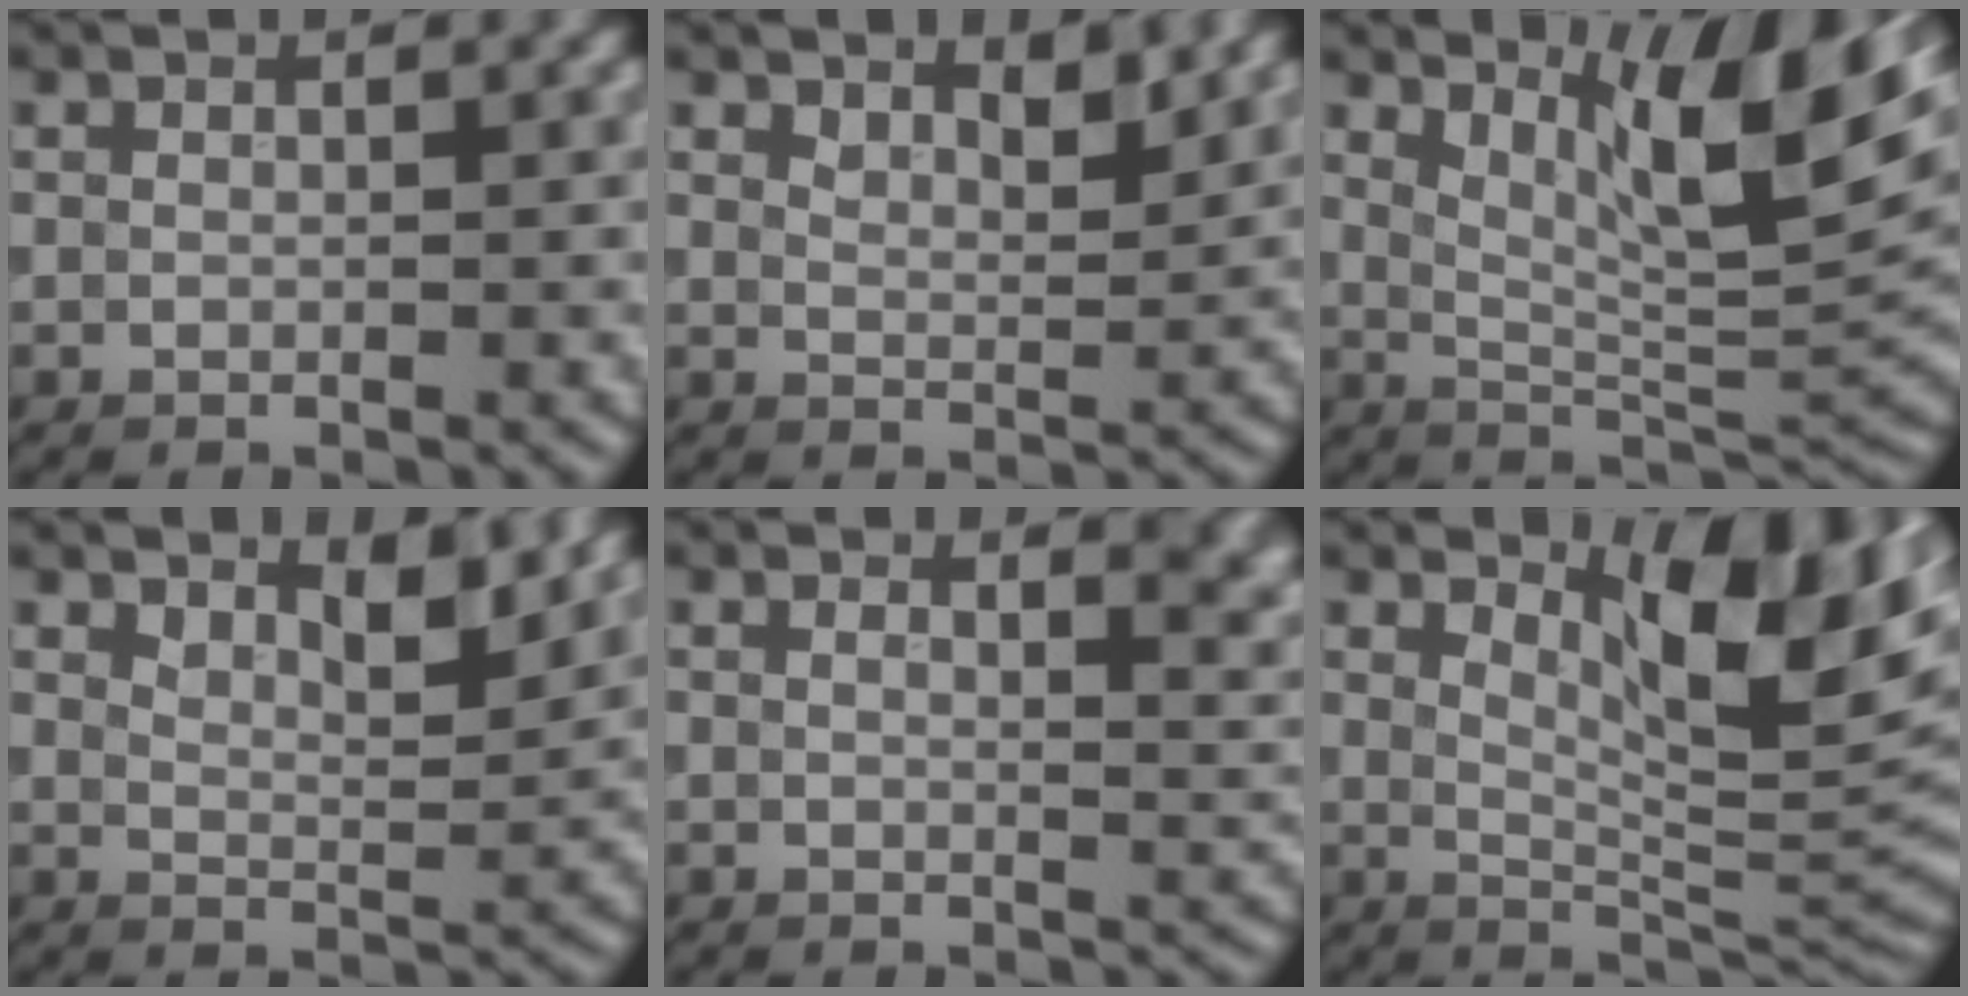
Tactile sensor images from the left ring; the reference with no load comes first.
{"total": 2.4, "force": [2.2, 0.4, 0.9], "torque": [-0.015, -0.004, 0.033]}
{"total": 9.7, "force": [4.8, 2.4, 8.1], "torque": [-0.124, -0.004, 0.087]}
{"total": 3.3, "force": [2.7, 0.7, 1.6], "torque": [-0.029, -0.004, 0.039]}
{"total": 4.9, "force": [2.6, 2.0, 3.7], "torque": [-0.018, 0.005, 0.031]}
{"total": 9.6, "force": [3.6, 3.3, 8.3], "torque": [-0.115, -0.003, 0.061]}